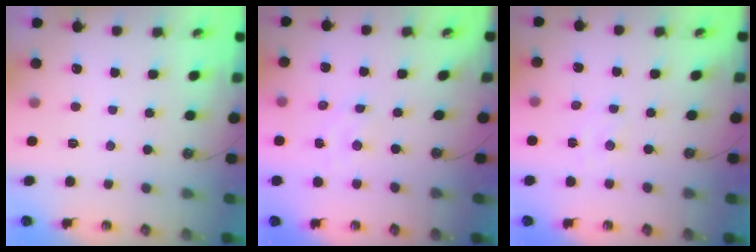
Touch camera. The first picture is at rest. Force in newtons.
{"total": 1.9, "press": 1.9, "slide": 0.3}
{"total": 4.4, "press": 4.3, "slide": 0.5}